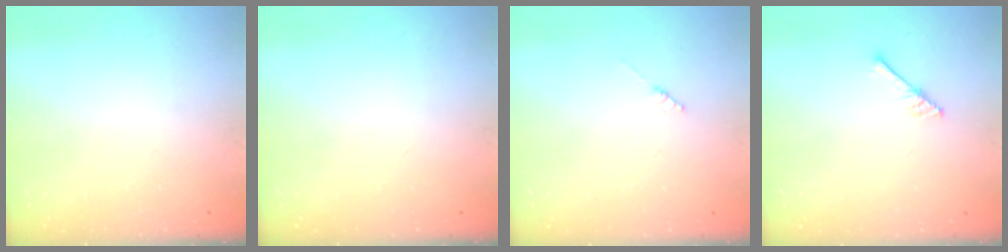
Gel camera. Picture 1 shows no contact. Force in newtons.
{"total": 0.0}
{"total": 1.8, "press": 1.7, "slide": 0.3}
{"total": 3.0, "press": 3.0, "slide": 0.3}